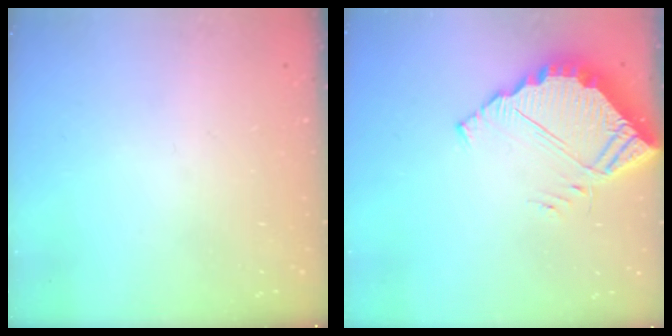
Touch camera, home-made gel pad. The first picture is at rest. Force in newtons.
{"total": 6.1, "press": 6.1, "slide": 0.4}